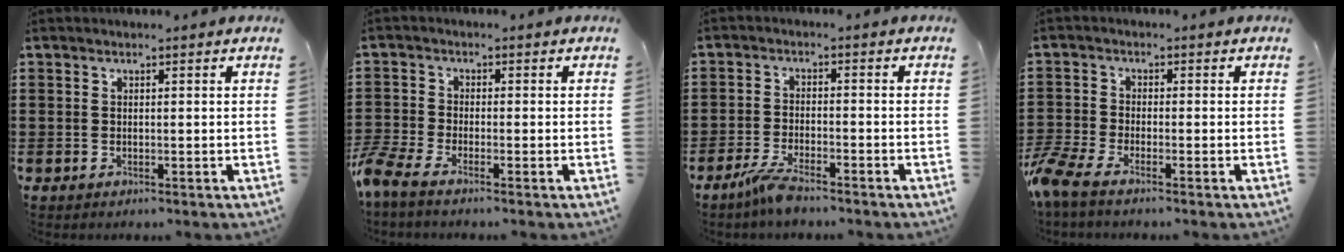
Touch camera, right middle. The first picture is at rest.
{"total": 3.2, "force": [-2.6, 1.0, 1.7], "torque": [-0.064, -0.010, -0.061]}
{"total": 4.0, "force": [-3.4, 0.7, 2.0], "torque": [-0.055, -0.003, -0.071]}
{"total": 3.9, "force": [-3.2, 1.0, 2.0], "torque": [-0.076, -0.013, -0.075]}